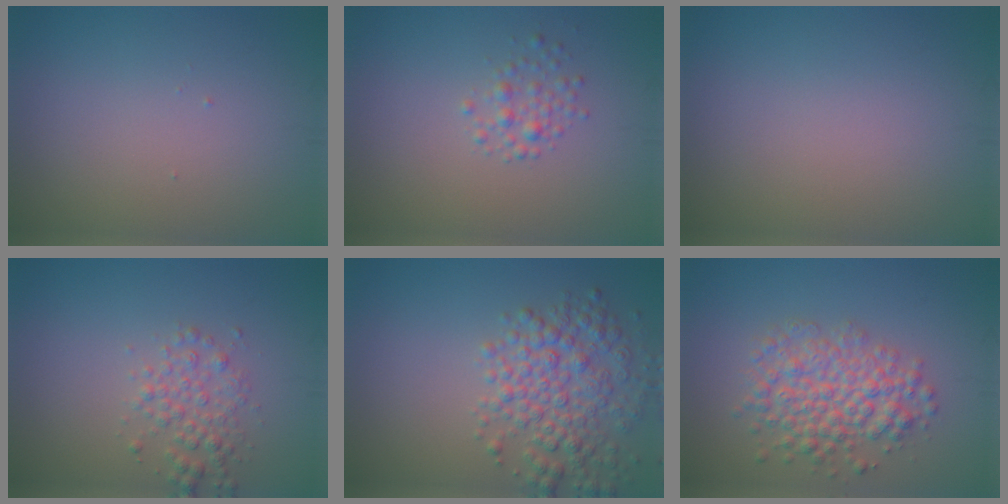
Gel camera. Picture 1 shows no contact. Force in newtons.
{"total": 1.6, "press": 1.6, "slide": 0.1}
{"total": 0.0}
{"total": 2.4, "press": 2.4, "slide": 0.0}
{"total": 5.2, "press": 5.2, "slide": 0.2}
{"total": 5.1, "press": 5.1, "slide": 0.2}